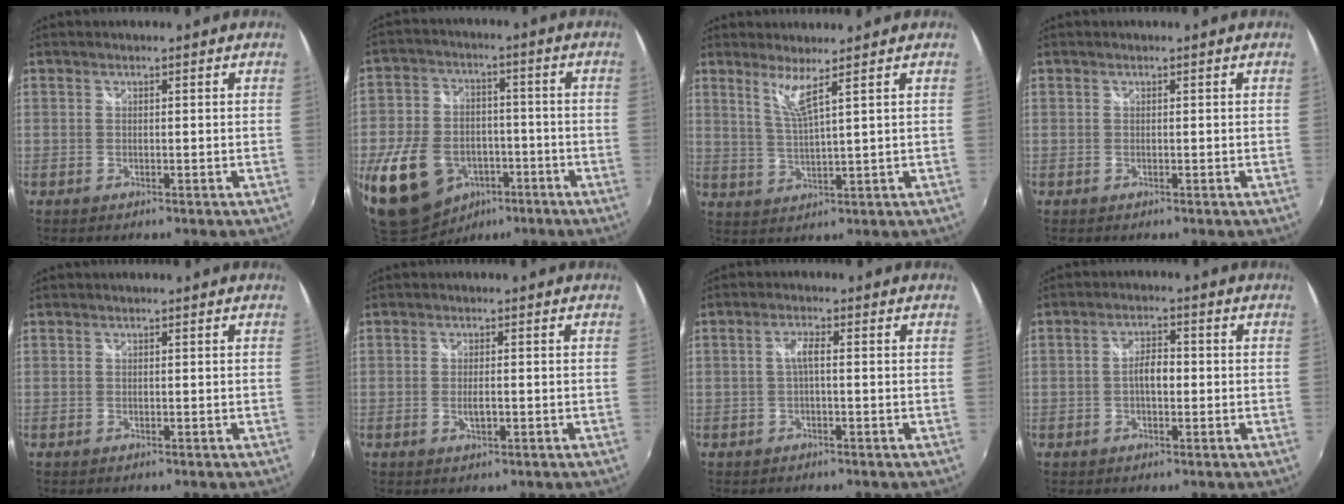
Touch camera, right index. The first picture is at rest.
{"total": 17.1, "force": [-7.5, 12.4, 9.0], "torque": [-0.215, 0.006, -0.108]}
{"total": 4.2, "force": [2.8, -0.8, 3.0], "torque": [-0.064, -0.011, 0.055]}
{"total": 0.0}
{"total": 0.0}
{"total": 2.2, "force": [-0.5, 0.8, 2.0], "torque": [-0.036, -0.004, -0.007]}
{"total": 2.3, "force": [-0.2, 0.3, 2.3], "torque": [-0.045, 0.005, -0.004]}
{"total": 3.8, "force": [-0.5, 1.8, 3.3], "torque": [-0.061, 0.008, -0.010]}